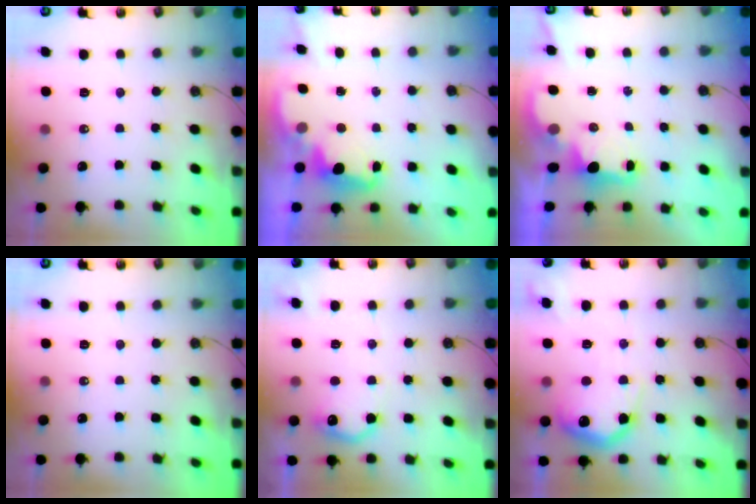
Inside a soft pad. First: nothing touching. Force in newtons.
{"total": 2.5, "press": 2.4, "slide": 0.5}
{"total": 1.9, "press": 1.8, "slide": 0.7}
{"total": 0.0}
{"total": 11.6, "press": 11.6, "slide": 0.4}
{"total": 18.9, "press": 18.8, "slide": 1.5}